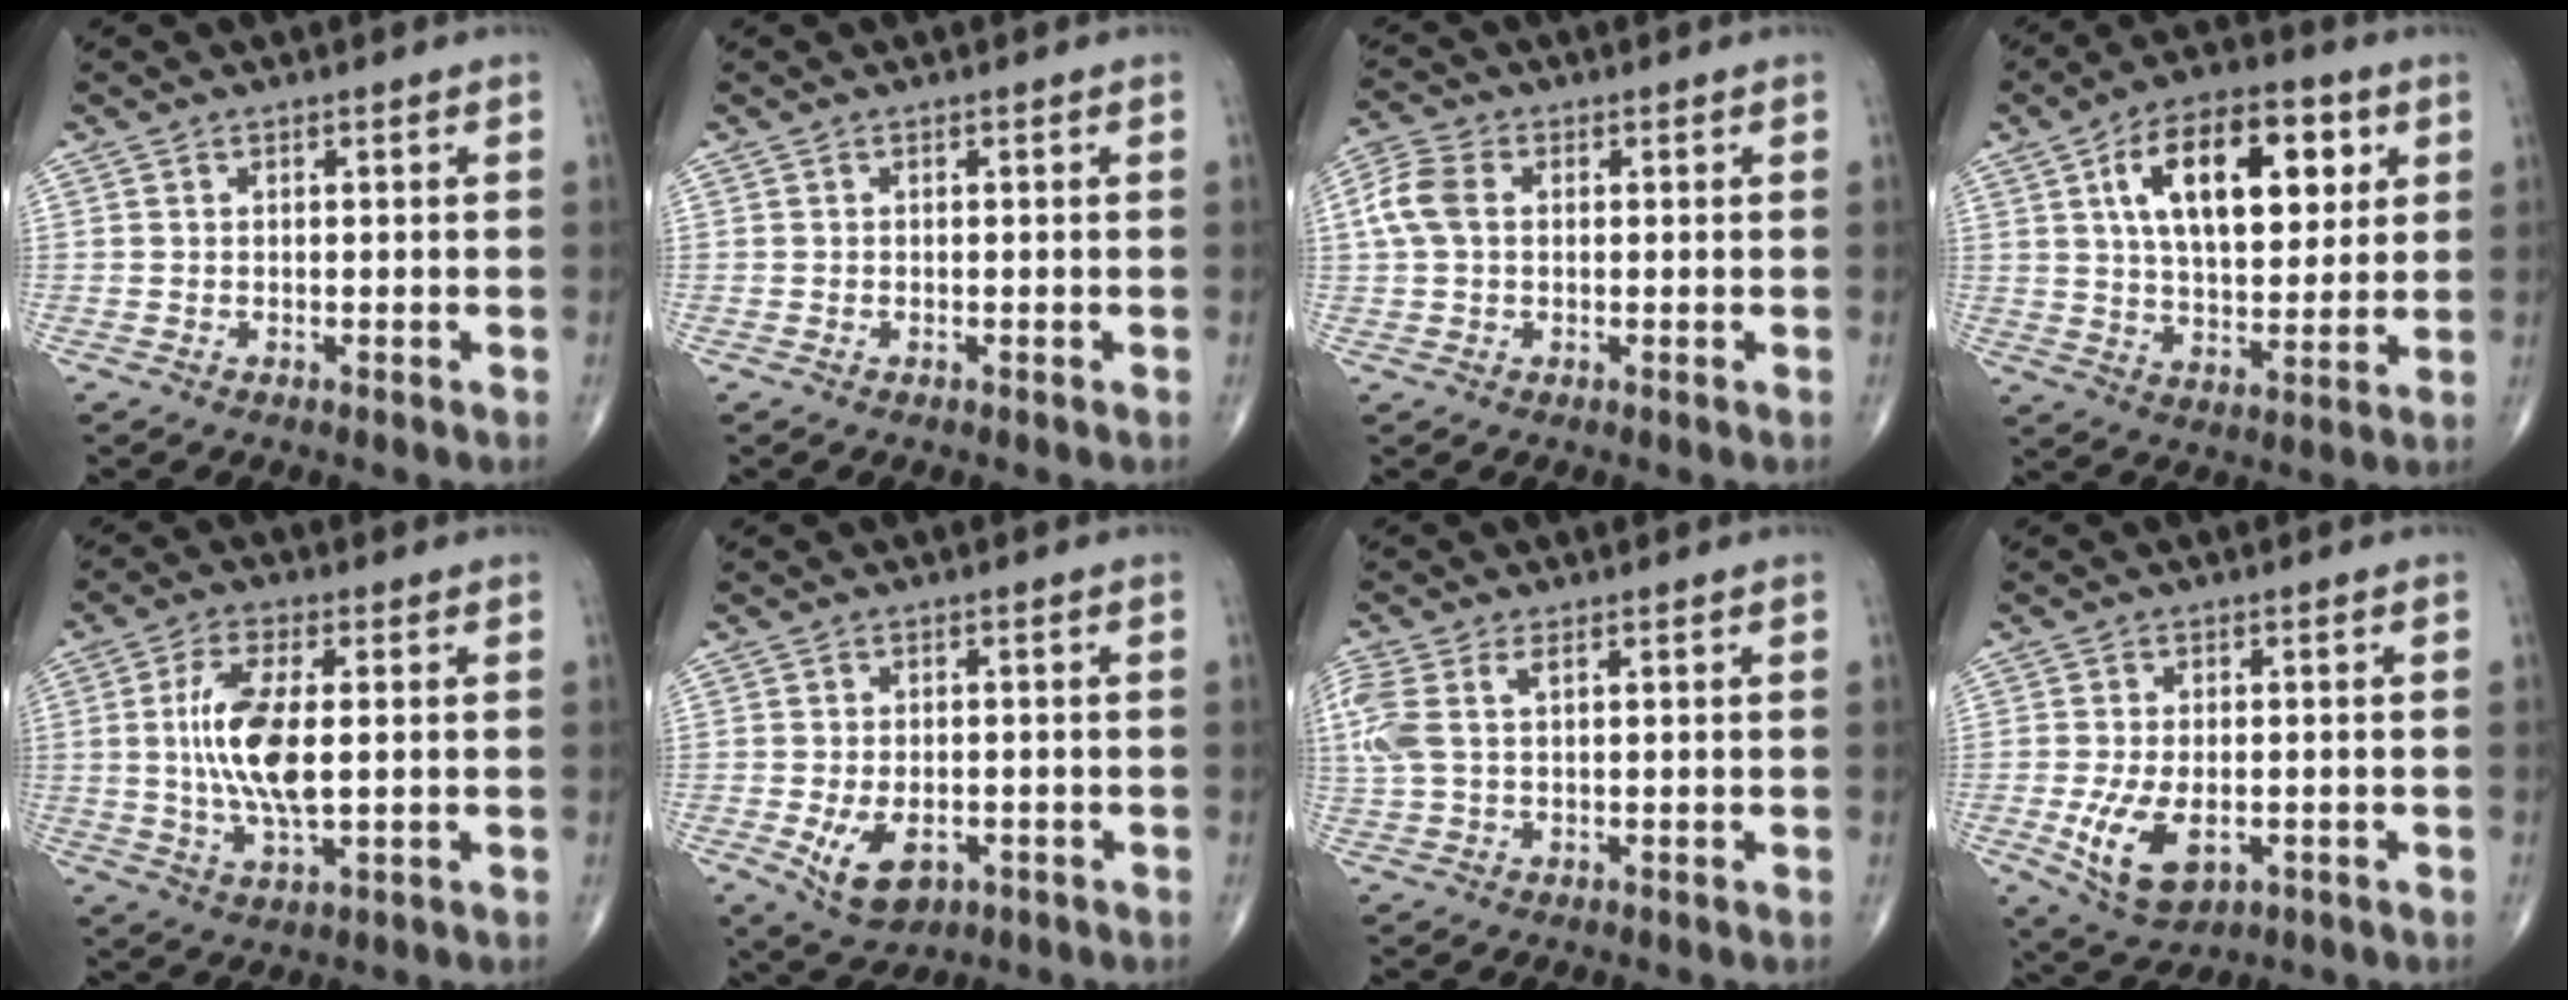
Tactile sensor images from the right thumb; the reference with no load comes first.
{"total": 0.0}
{"total": 6.1, "force": [0.7, 4.3, 4.3], "torque": [-0.105, 0.017, 0.009]}
{"total": 18.9, "force": [6.2, 9.6, 15.1], "torque": [-0.202, -0.012, 0.099]}
{"total": 11.4, "force": [0.5, 4.4, 10.5], "torque": [-0.214, -0.009, 0.010]}
{"total": 7.3, "force": [-2.3, 4.3, 5.4], "torque": [-0.087, -0.002, -0.027]}
{"total": 7.3, "force": [2.1, 3.9, 5.8], "torque": [-0.175, 0.021, 0.047]}
{"total": 9.4, "force": [-2.4, 5.1, 7.5], "torque": [-0.141, -0.008, -0.030]}